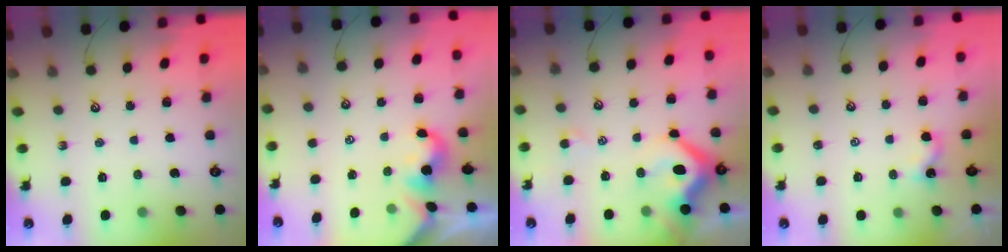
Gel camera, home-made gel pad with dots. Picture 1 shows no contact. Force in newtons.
{"total": 3.2, "press": 3.2, "slide": 0.1}
{"total": 8.9, "press": 8.7, "slide": 1.5}
{"total": 0.0}